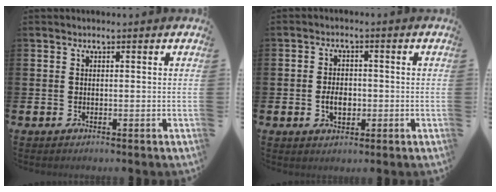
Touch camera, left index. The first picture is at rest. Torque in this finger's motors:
{"motor_torque": [0.14, 0.04, 0.07, 0.11]}